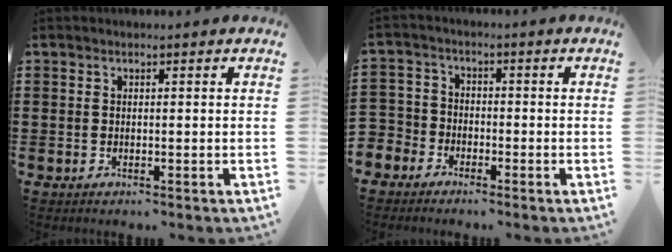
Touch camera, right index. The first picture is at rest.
{"total": 3.5, "force": [-2.6, 2.3, -0.1], "torque": [-0.028, 0.001, -0.064]}